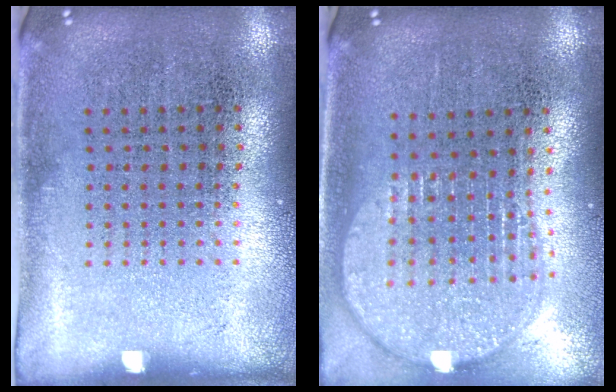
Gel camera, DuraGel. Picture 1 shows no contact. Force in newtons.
{"total": 1.9, "press": 1.6, "slide": 1.0}